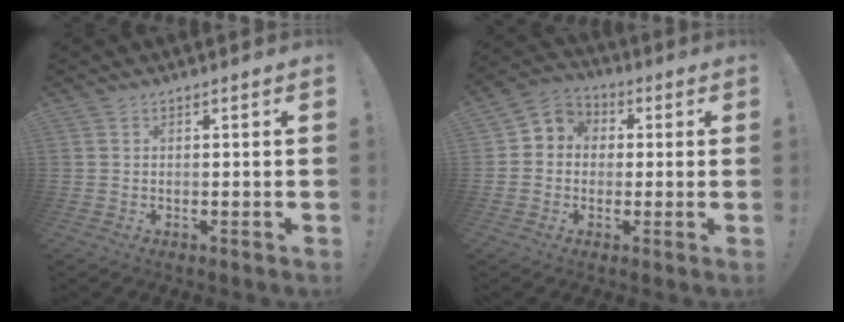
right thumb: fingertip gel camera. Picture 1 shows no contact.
{"total": 6.6, "force": [-0.5, 6.3, 2.2], "torque": [-0.025, 0.017, -0.005]}